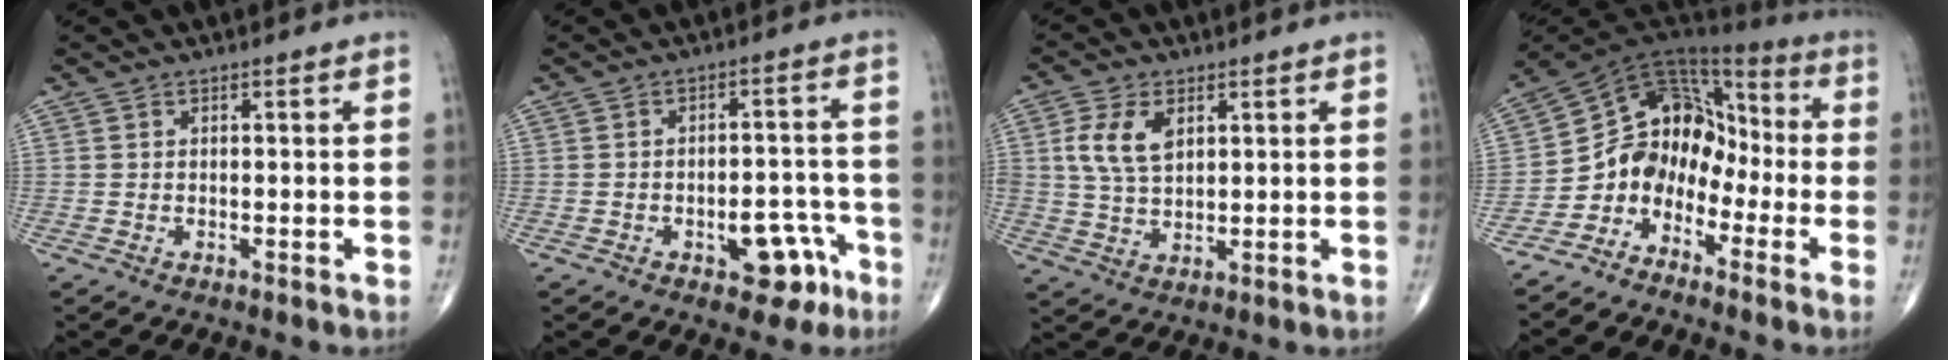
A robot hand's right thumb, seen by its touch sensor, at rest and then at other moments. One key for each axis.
{"total": 8.3, "fx": -4.1, "fy": 4.5, "fz": 5.7, "tx": -0.046, "ty": 0.041, "tz": -0.046}
{"total": 7.9, "fx": 2.4, "fy": 4.7, "fz": 5.8, "tx": -0.114, "ty": -0.004, "tz": 0.049}
{"total": 11.1, "fx": -5.4, "fy": 8.3, "fz": 5.1, "tx": -0.049, "ty": 0.102, "tz": -0.114}